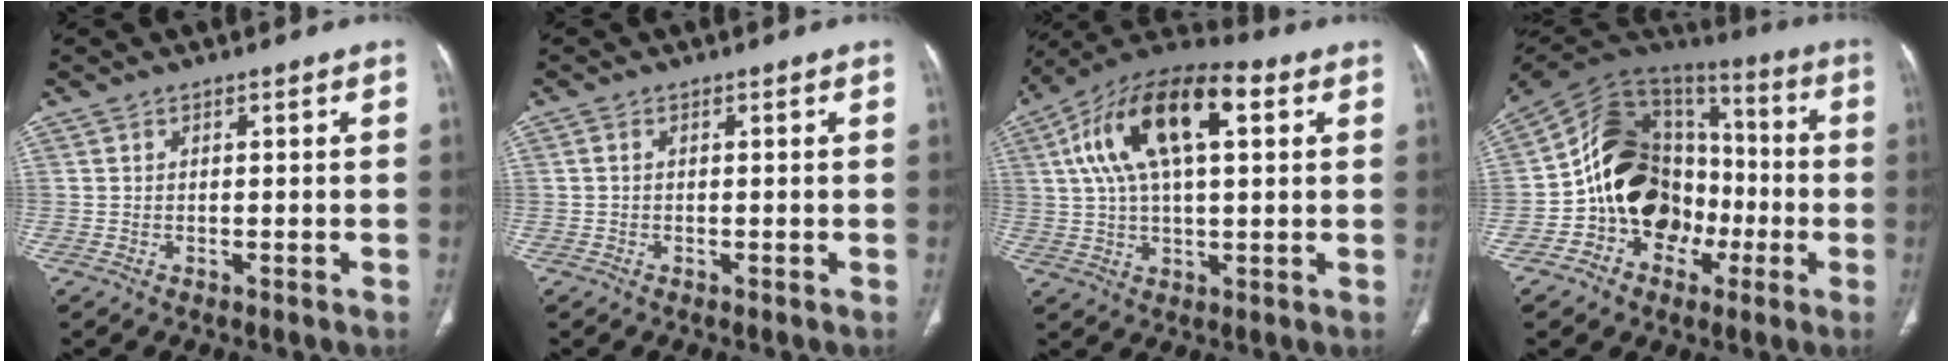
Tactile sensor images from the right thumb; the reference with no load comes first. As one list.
[{"total": 0.6, "force": [0.0, 0.3, 0.6], "torque": [-0.012, 0.000, -0.002]}, {"total": 19.2, "force": [5.6, 8.7, 16.2], "torque": [-0.288, 0.023, 0.088]}, {"total": 20.4, "force": [-4.6, 15.7, 12.1], "torque": [-0.156, 0.064, -0.077]}]